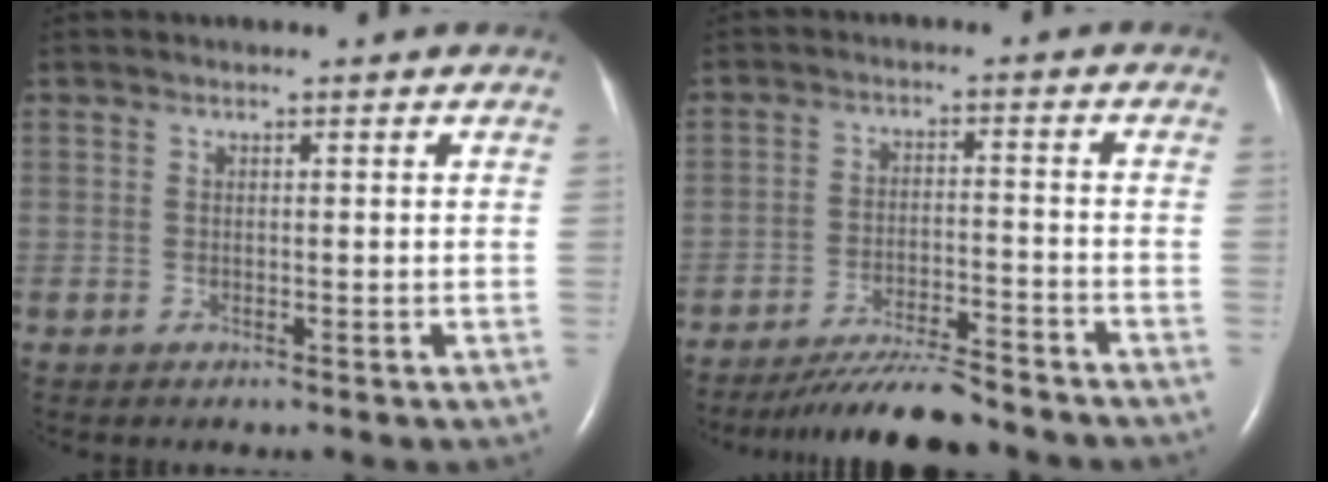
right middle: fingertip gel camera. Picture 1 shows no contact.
{"total": 9.7, "force": [-9.0, 0.4, 3.7], "torque": [-0.061, -0.018, -0.151]}